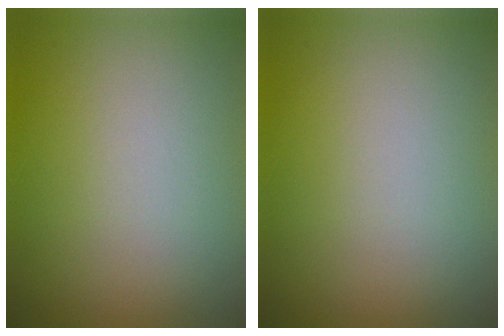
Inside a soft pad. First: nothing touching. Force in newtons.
{"total": 0.0}